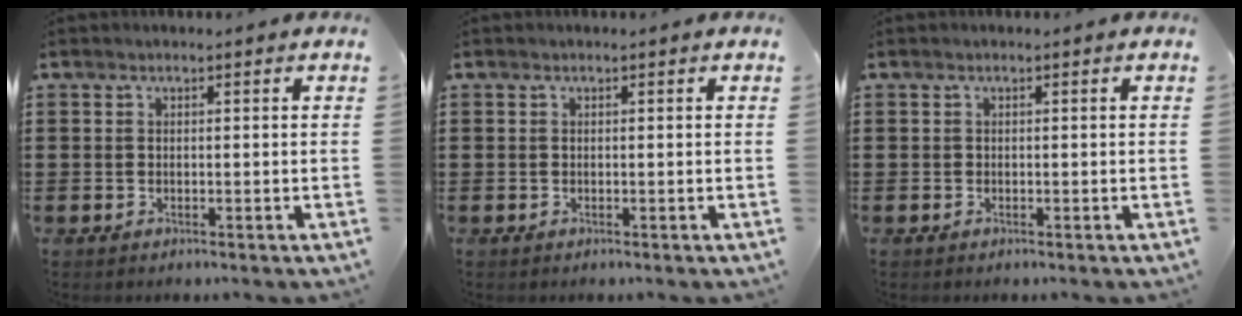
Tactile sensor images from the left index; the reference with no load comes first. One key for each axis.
{"total": 0.0}
{"total": 0.0}